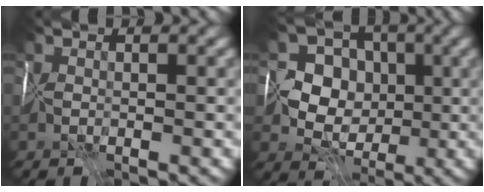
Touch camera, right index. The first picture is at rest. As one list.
[{"total": 6.4, "force": [0.2, 5.8, 2.9], "torque": [-0.025, 0.005, -0.012]}]